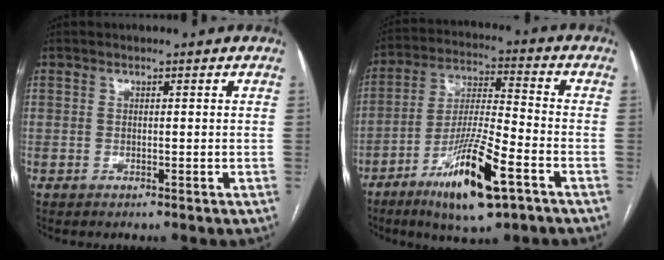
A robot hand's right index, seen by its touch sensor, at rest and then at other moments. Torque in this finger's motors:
{"motor_torque": [1.29, -0.41, 0.70, 0.20]}